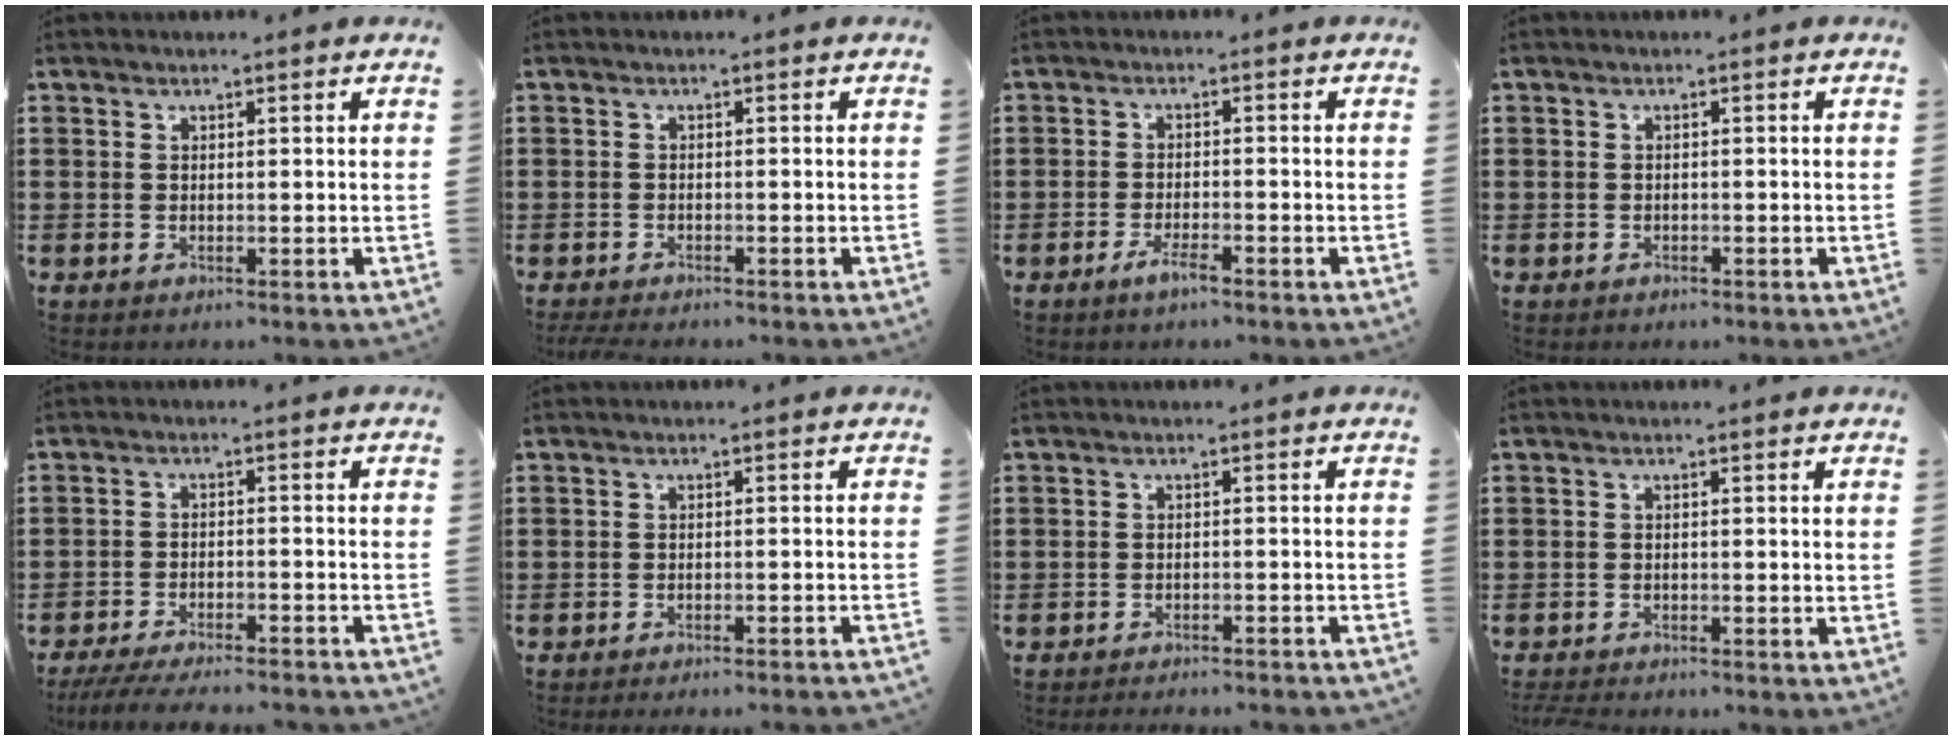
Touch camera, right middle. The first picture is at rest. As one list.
[{"total": 1.3, "force": [-1.2, 0.1, 0.2], "torque": [-0.008, -0.001, -0.024]}, {"total": 2.9, "force": [-1.9, 0.6, 2.0], "torque": [-0.041, 0.001, -0.037]}, {"total": 1.0, "force": [-0.8, 0.6, 0.0], "torque": [0.000, 0.003, -0.018]}, {"total": 5.1, "force": [-4.8, 0.1, 1.7], "torque": [-0.040, -0.009, -0.096]}, {"total": 2.0, "force": [-1.9, -0.3, 0.4], "torque": [-0.007, 0.002, -0.039]}, {"total": 2.2, "force": [-2.2, -0.1, 0.2], "torque": [-0.006, 0.002, -0.045]}, {"total": 1.5, "force": [-1.5, 0.1, 0.1], "torque": [-0.007, 0.000, -0.030]}]